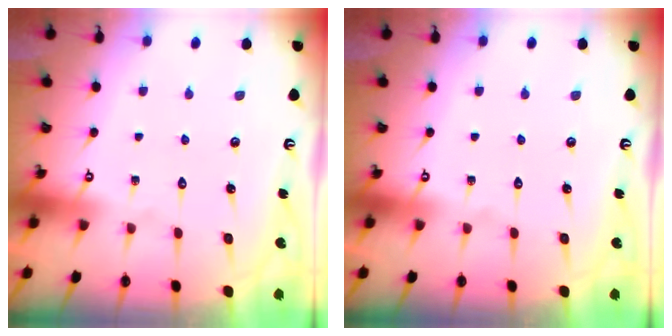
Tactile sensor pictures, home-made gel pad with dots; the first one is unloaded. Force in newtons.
{"total": 0.0}